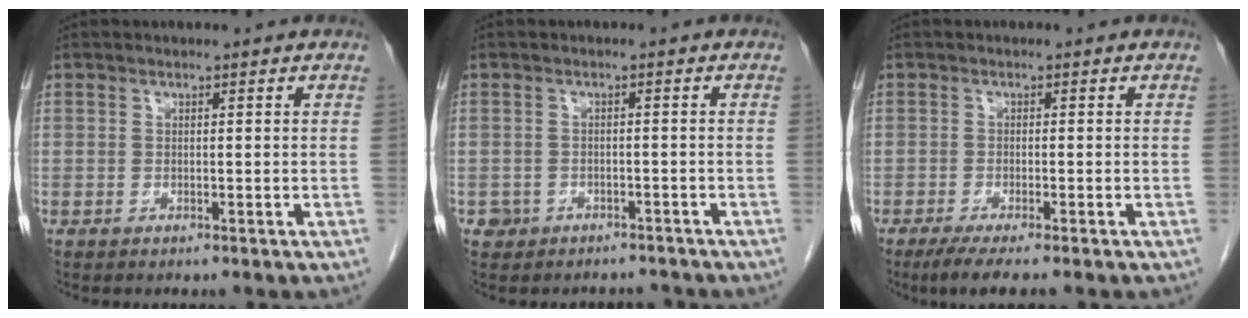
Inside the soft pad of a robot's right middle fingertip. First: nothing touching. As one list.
[{"total": 3.4, "force": [-2.5, 2.2, 0.0], "torque": [-0.001, 0.015, -0.035]}, {"total": 4.2, "force": [-3.0, -0.1, 2.8], "torque": [-0.054, -0.014, -0.052]}]